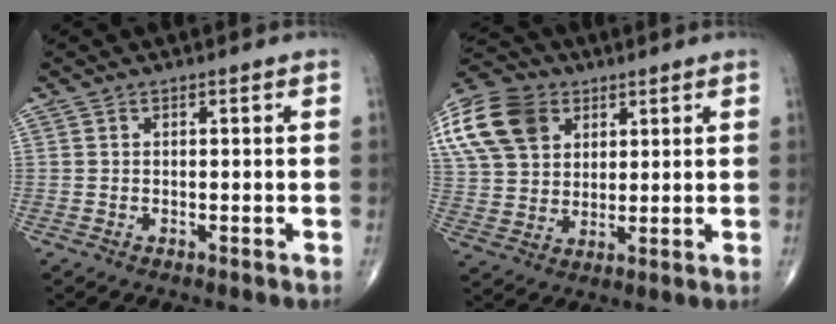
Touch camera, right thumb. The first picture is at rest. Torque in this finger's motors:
{"motor_torque": [-0.73, 1.18, 0.28, -0.14, 0.13]}